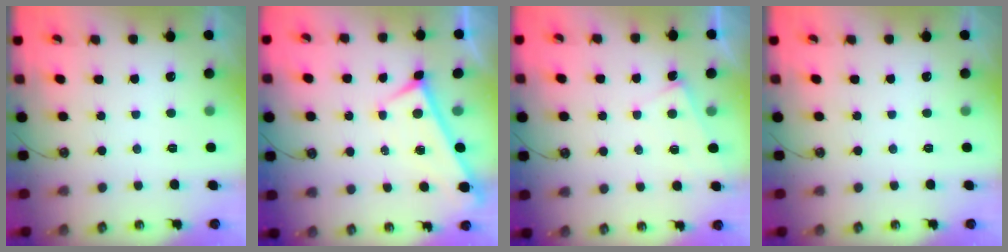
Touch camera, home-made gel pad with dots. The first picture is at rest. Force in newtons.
{"total": 0.0}
{"total": 5.5, "press": 5.5, "slide": 0.2}
{"total": 0.0}